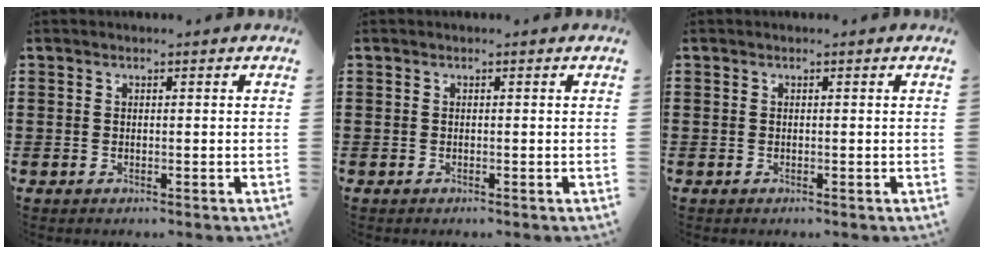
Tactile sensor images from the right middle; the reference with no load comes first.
{"total": 0.0}
{"total": 0.0}